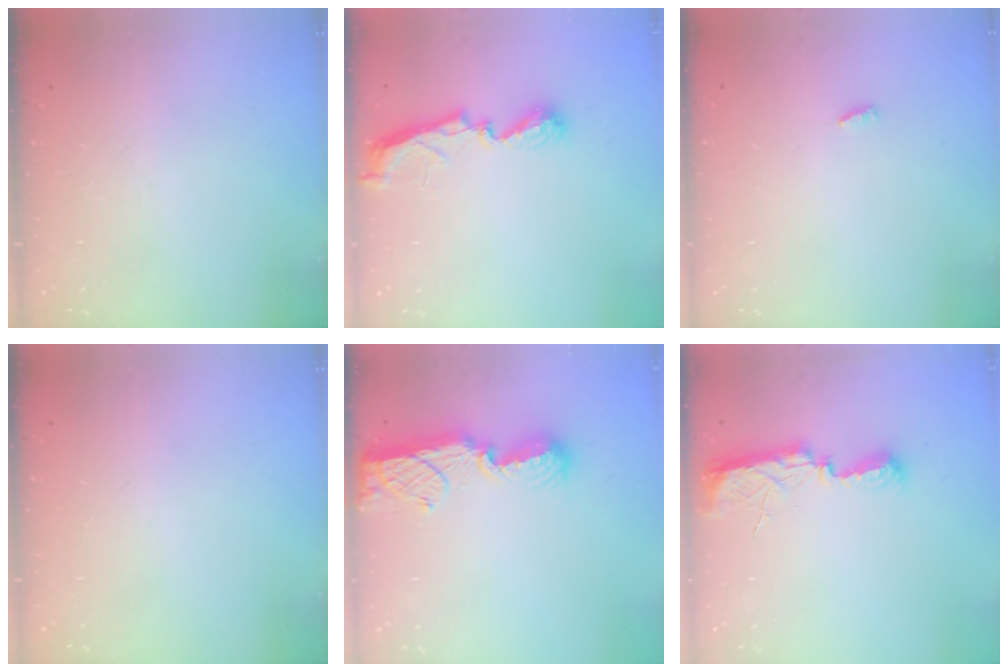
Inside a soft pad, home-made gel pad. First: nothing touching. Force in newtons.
{"total": 7.0, "press": 7.0, "slide": 0.2}
{"total": 2.8, "press": 2.7, "slide": 0.3}
{"total": 0.0}
{"total": 11.0, "press": 11.0, "slide": 1.0}
{"total": 10.2, "press": 8.9, "slide": 5.1}